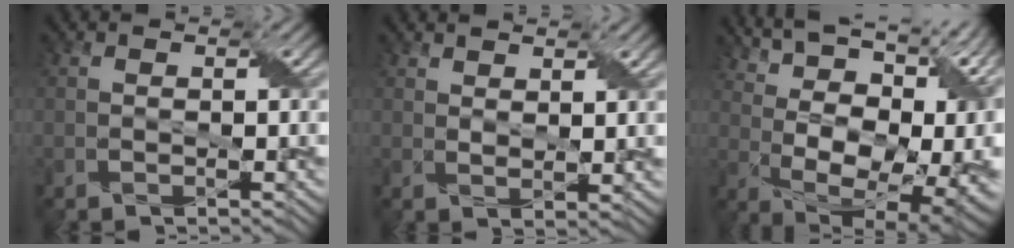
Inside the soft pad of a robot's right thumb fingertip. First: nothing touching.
{"total": 2.3, "force": [1.8, 0.7, 1.3], "torque": [-0.027, -0.003, 0.039]}
{"total": 19.6, "force": [8.4, 9.6, 14.9], "torque": [-0.229, 0.041, 0.166]}